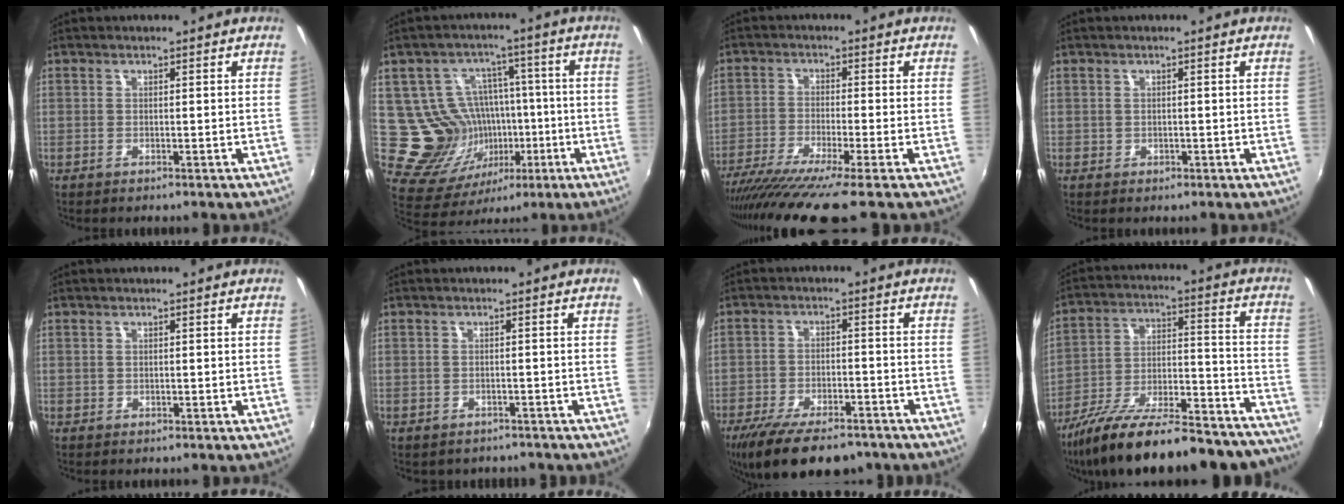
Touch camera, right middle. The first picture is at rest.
{"total": 13.6, "force": [-1.1, 12.6, 5.1], "torque": [-0.105, 0.010, 0.012]}
{"total": 11.3, "force": [-8.9, -1.5, 6.8], "torque": [-0.139, -0.053, -0.154]}
{"total": 0.0}
{"total": 0.6, "force": [0.3, -0.5, -0.2], "torque": [0.008, -0.003, 0.004]}
{"total": 2.5, "force": [-2.2, 1.0, 0.6], "torque": [-0.017, -0.015, -0.026]}
{"total": 16.4, "force": [-12.4, 5.6, 9.2], "torque": [-0.190, -0.043, -0.191]}
{"total": 30.4, "force": [-25.6, 7.3, 14.7], "torque": [-0.223, -0.013, -0.360]}